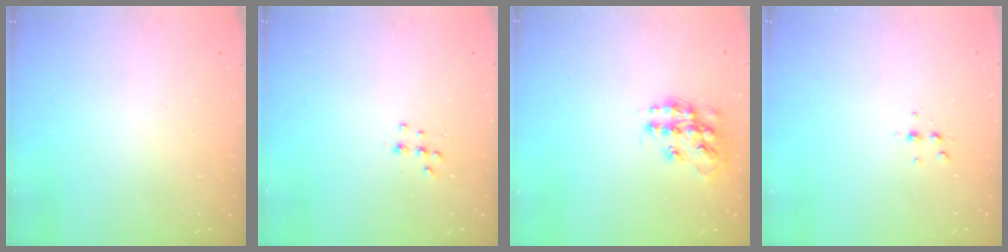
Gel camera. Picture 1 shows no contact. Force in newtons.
{"total": 5.8, "press": 5.8, "slide": 0.4}
{"total": 13.3, "press": 13.3, "slide": 0.7}
{"total": 3.7, "press": 3.6, "slide": 0.5}